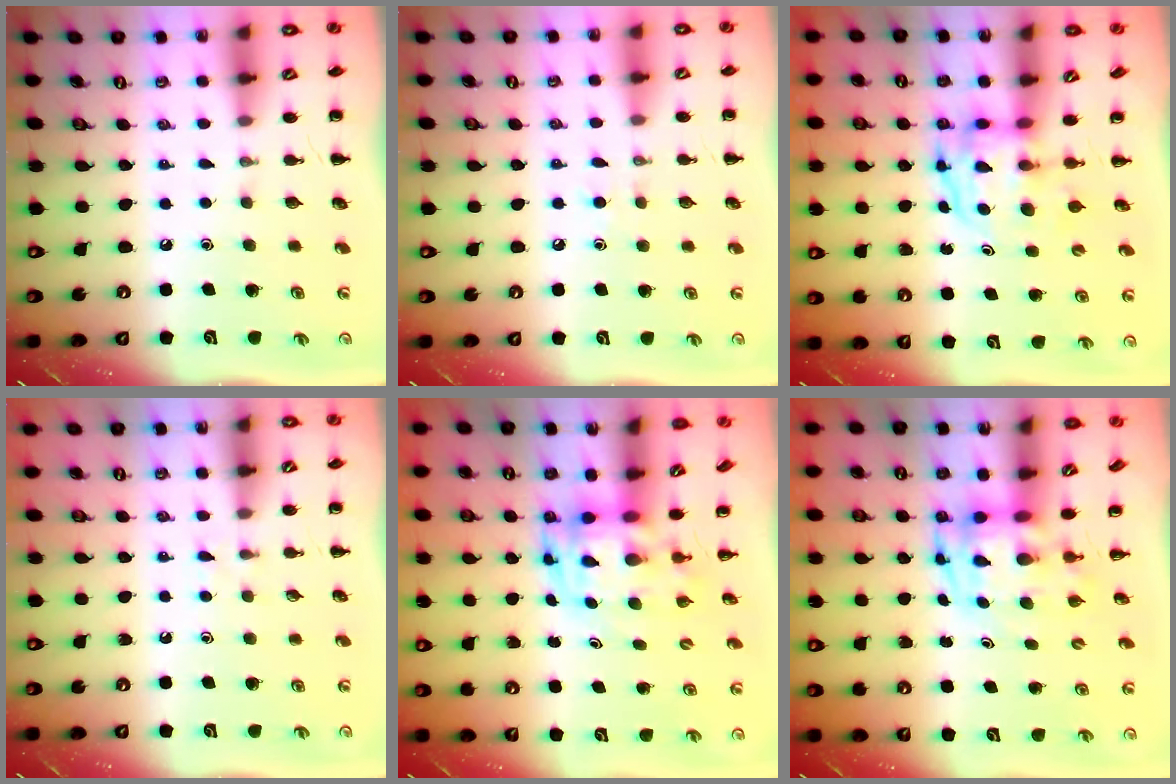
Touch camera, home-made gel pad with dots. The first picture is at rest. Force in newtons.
{"total": 3.5, "press": 3.3, "slide": 1.2}
{"total": 3.9, "press": 3.9, "slide": 0.7}
{"total": 2.5, "press": 2.2, "slide": 1.1}
{"total": 3.5, "press": 3.4, "slide": 0.7}
{"total": 3.5, "press": 3.4, "slide": 0.7}